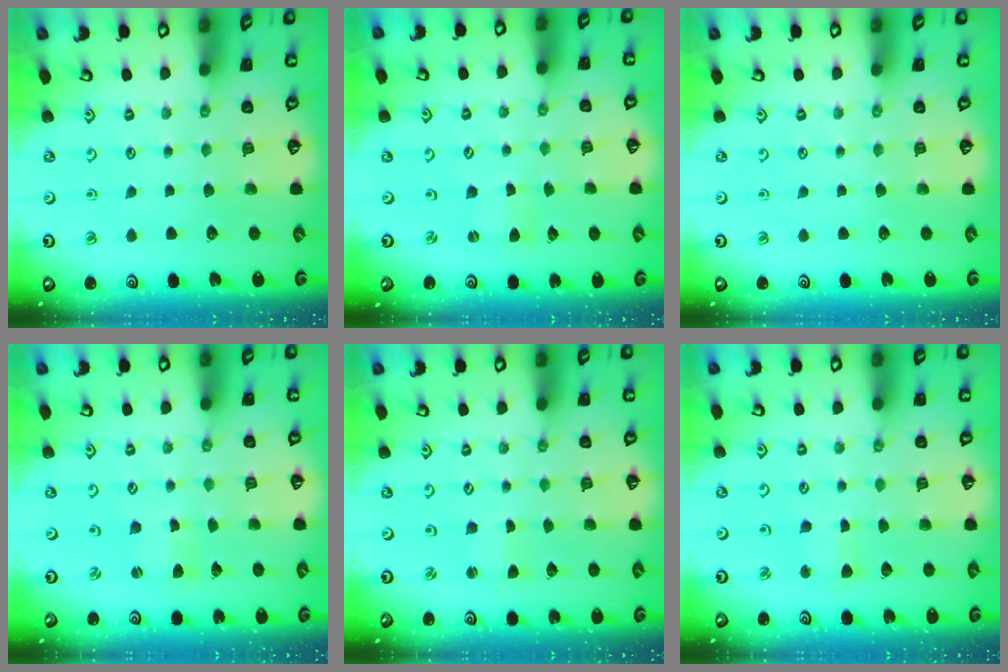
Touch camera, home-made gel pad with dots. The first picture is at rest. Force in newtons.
{"total": 0.6, "press": 0.6, "slide": 0.0}
{"total": 0.0}
{"total": 1.1, "press": 1.0, "slide": 0.3}
{"total": 1.1, "press": 1.1, "slide": 0.1}
{"total": 2.8, "press": 2.7, "slide": 0.4}